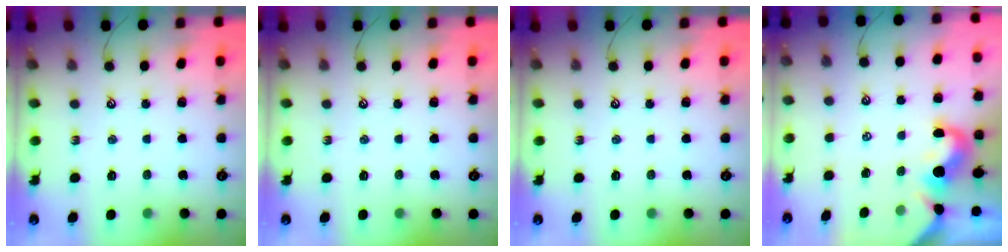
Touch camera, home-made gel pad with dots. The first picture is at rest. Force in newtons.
{"total": 0.0}
{"total": 0.0}
{"total": 0.0}